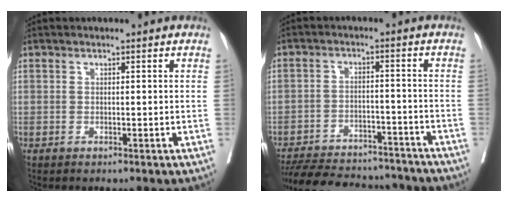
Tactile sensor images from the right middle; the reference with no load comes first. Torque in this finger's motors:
{"motor_torque": [0.18, -1.70, 0.00, 0.00]}